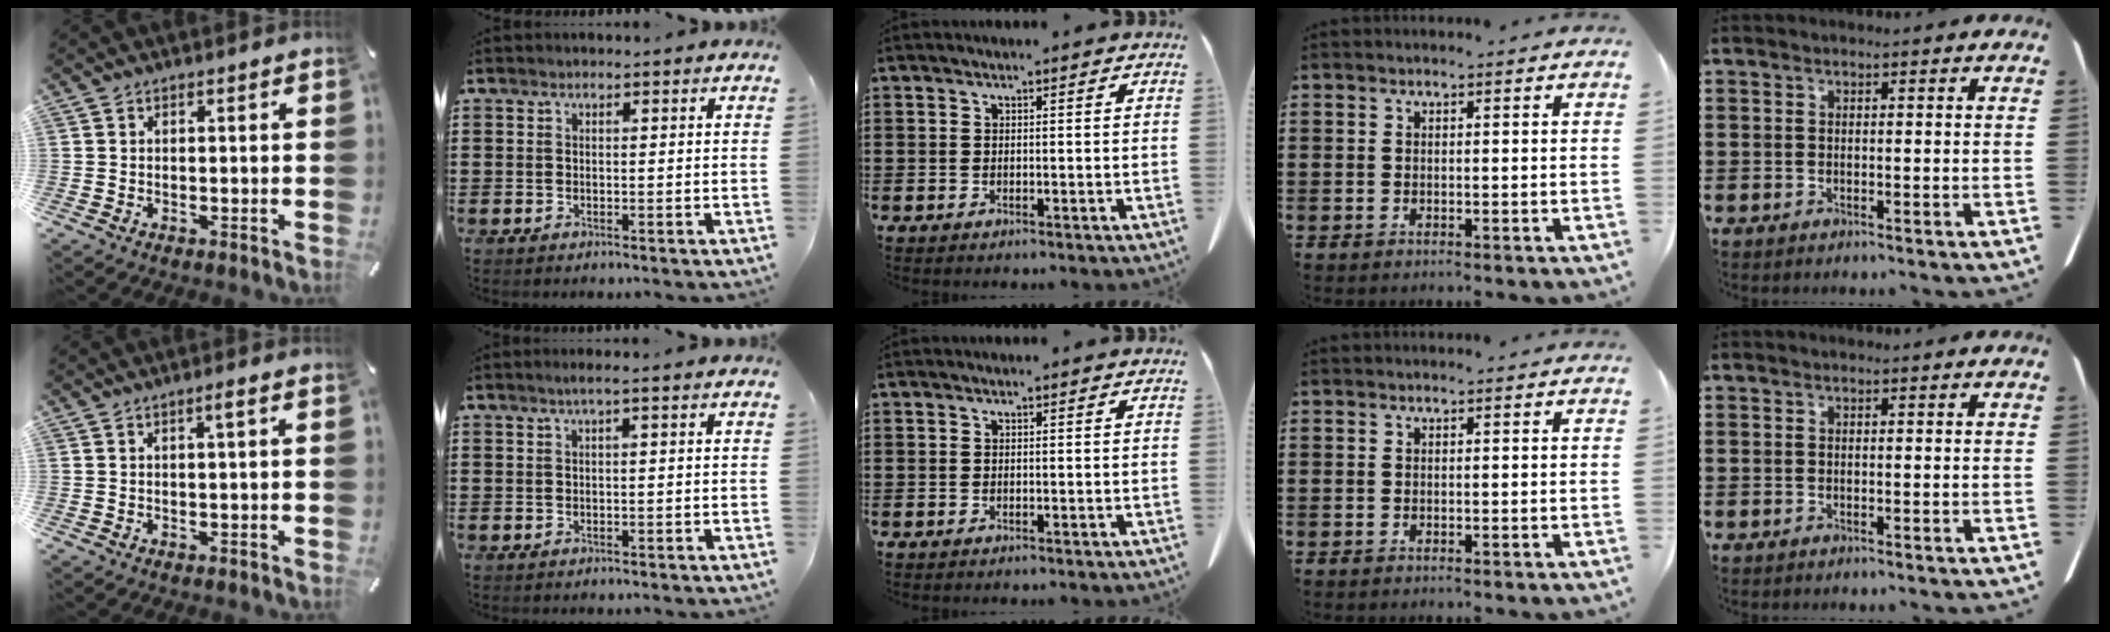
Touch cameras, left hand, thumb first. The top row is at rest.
{"thumb": {"total": 1.7, "force": [0.3, 0.1, 1.6], "torque": [-0.031, 0.000, 0.005]}, "index": {"total": 1.3, "force": [0.0, 0.0, 1.3], "torque": [-0.020, -0.004, 0.000]}}